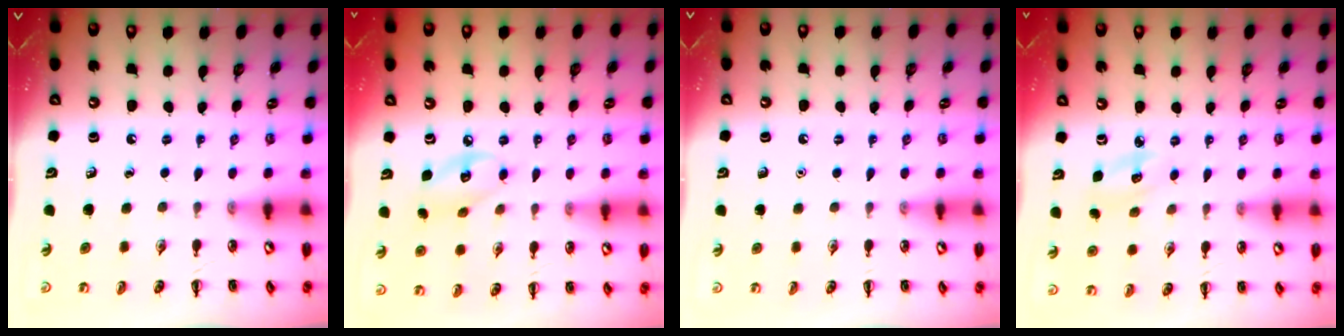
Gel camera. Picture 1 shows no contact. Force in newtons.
{"total": 8.0, "press": 7.9, "slide": 1.3}
{"total": 1.6, "press": 1.6, "slide": 0.1}
{"total": 3.6, "press": 3.5, "slide": 0.9}